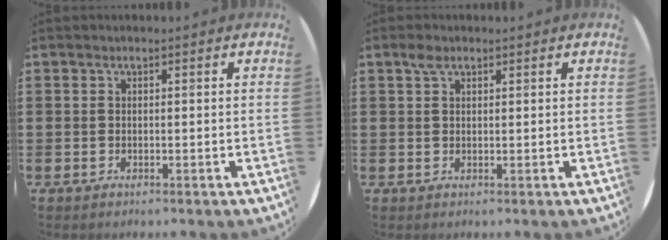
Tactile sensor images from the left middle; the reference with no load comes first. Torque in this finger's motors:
{"motor_torque": [0.56, -0.29, -0.01, 0.00]}